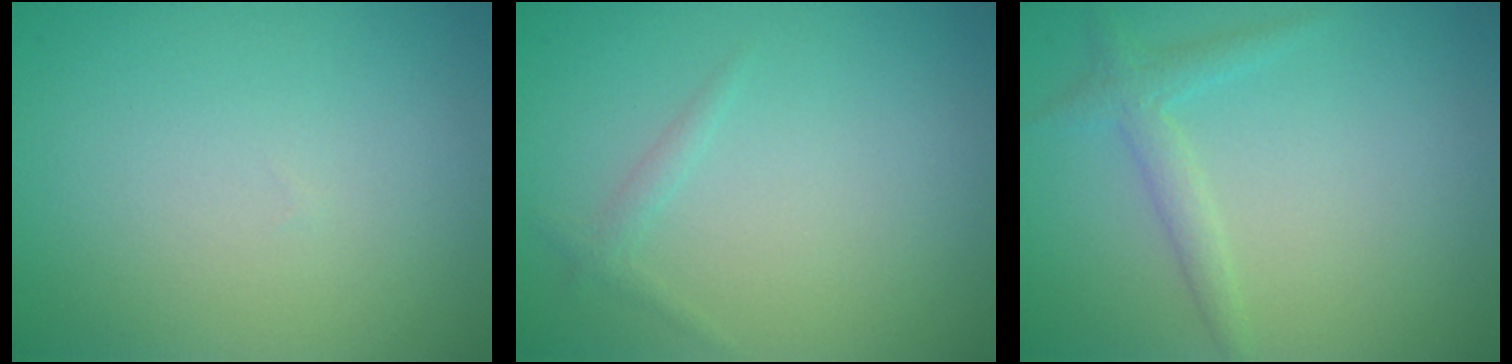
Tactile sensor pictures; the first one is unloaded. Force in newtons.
{"total": 0.9, "press": 0.9, "slide": 0.0}
{"total": 1.9, "press": 1.9, "slide": 0.2}